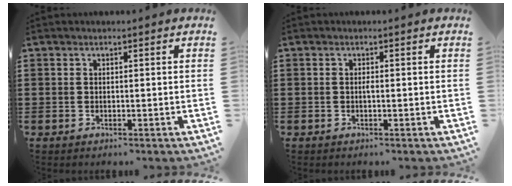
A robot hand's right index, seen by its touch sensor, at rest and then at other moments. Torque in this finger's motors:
{"motor_torque": [0.39, -0.33, 0.00, 0.03]}